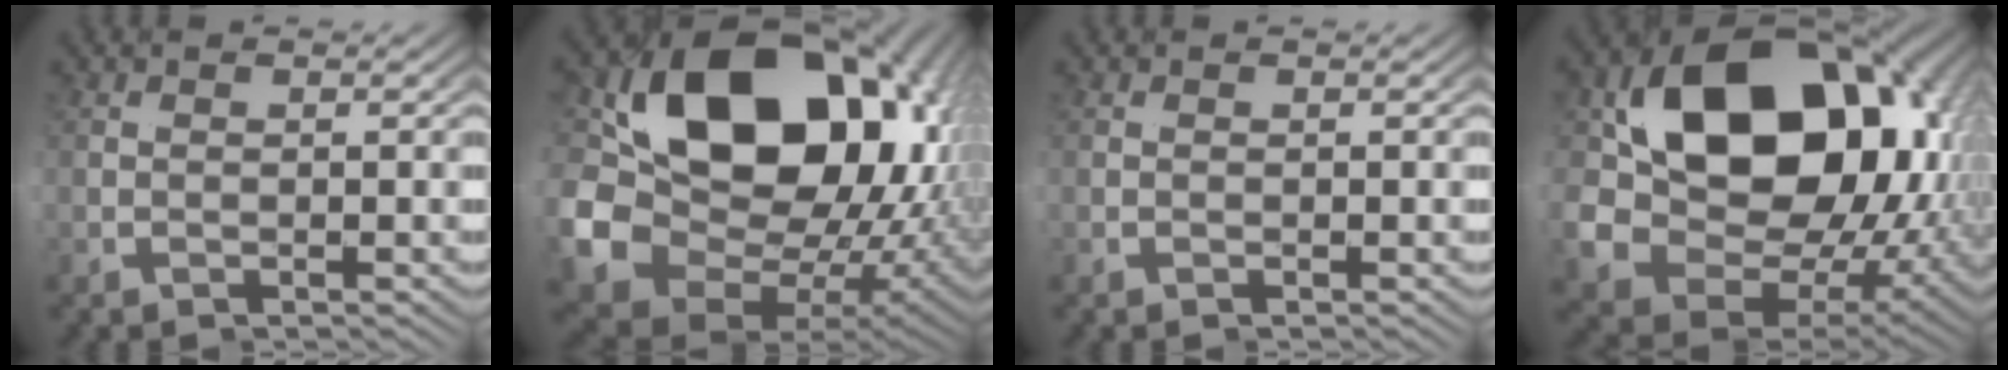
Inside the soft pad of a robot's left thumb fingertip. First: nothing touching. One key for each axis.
{"total": 24.2, "fx": 0.4, "fy": 15.0, "fz": 19.0, "tx": -0.342, "ty": -0.023, "tz": 0.009}
{"total": 0.0}
{"total": 24.7, "fx": 2.8, "fy": 15.6, "fz": 19.0, "tx": -0.323, "ty": 0.002, "tz": 0.033}